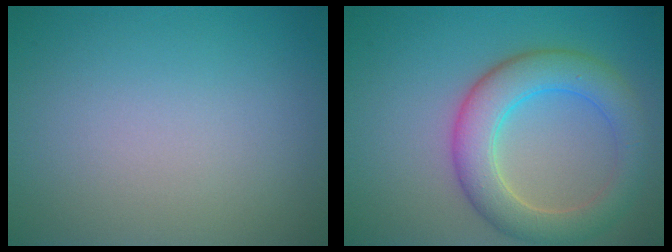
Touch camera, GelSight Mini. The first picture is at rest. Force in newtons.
{"total": 6.1, "press": 6.1, "slide": 0.2}